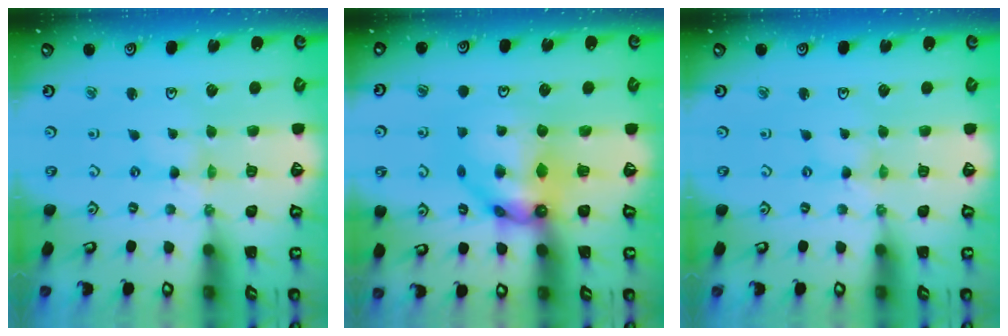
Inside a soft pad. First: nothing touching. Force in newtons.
{"total": 11.2, "press": 11.1, "slide": 1.0}
{"total": 0.6, "press": 0.6, "slide": 0.1}